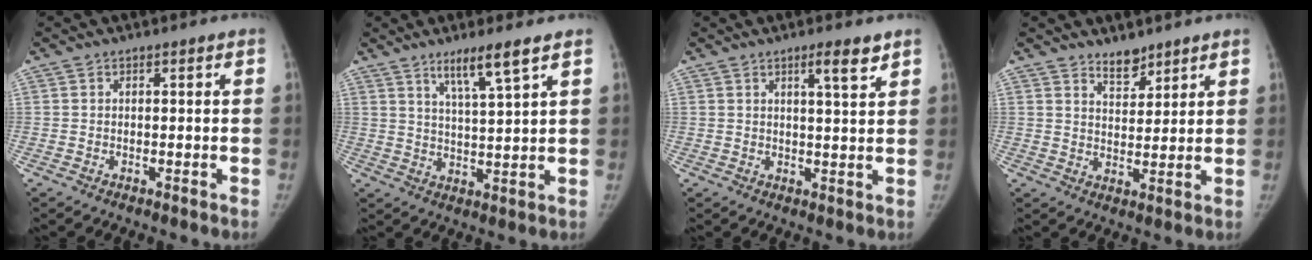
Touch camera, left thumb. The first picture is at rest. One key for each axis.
{"total": 6.8, "fx": 4.5, "fy": 0.1, "fz": 5.1, "tx": -0.095, "ty": -0.032, "tz": 0.085}
{"total": 4.4, "fx": 2.8, "fy": 0.5, "fz": 3.3, "tx": -0.048, "ty": -0.021, "tz": 0.045}
{"total": 4.3, "fx": 3.6, "fy": 1.9, "fz": 1.4, "tx": -0.003, "ty": -0.031, "tz": 0.062}